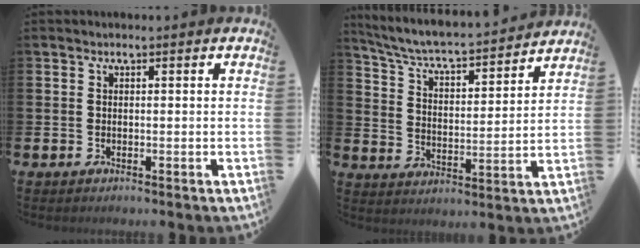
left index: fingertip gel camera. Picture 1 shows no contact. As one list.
[{"total": 6.0, "force": [5.6, 0.6, 1.9], "torque": [-0.067, -0.049, 0.090]}]